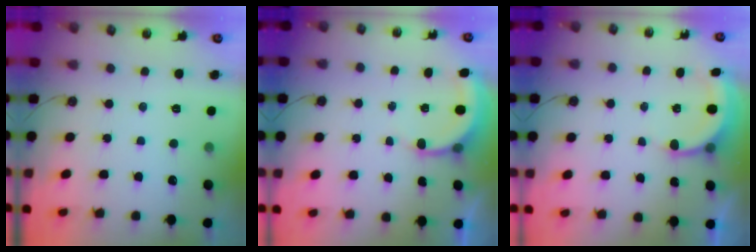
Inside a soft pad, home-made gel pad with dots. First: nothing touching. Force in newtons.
{"total": 5.1, "press": 5.0, "slide": 0.8}
{"total": 5.5, "press": 5.4, "slide": 0.9}